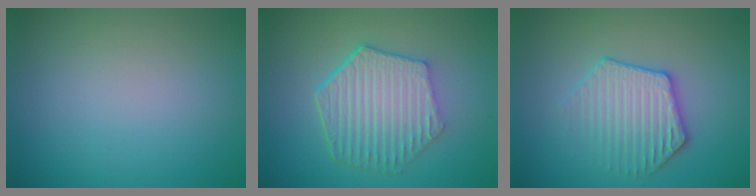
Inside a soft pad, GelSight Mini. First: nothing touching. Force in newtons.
{"total": 6.4, "press": 4.8, "slide": 4.3}
{"total": 3.5, "press": 3.3, "slide": 0.9}